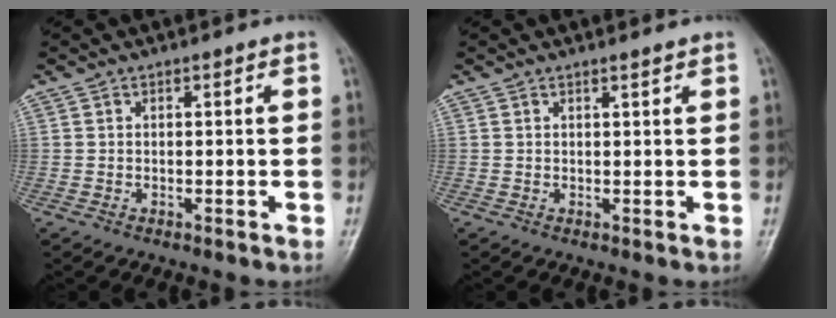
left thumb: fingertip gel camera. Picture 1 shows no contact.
{"total": 0.8, "force": [0.7, 0.1, 0.3], "torque": [-0.006, -0.006, 0.011]}